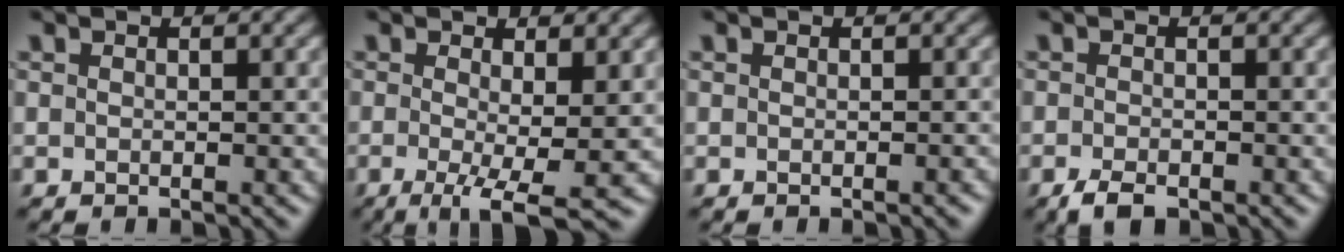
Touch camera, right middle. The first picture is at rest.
{"total": 5.2, "force": [-1.2, 1.1, 5.0], "torque": [-0.087, -0.015, -0.019]}
{"total": 0.6, "force": [-0.3, 0.1, 0.5], "torque": [-0.004, 0.002, -0.004]}
{"total": 2.2, "force": [-1.5, 0.9, 1.3], "torque": [-0.027, -0.005, -0.030]}